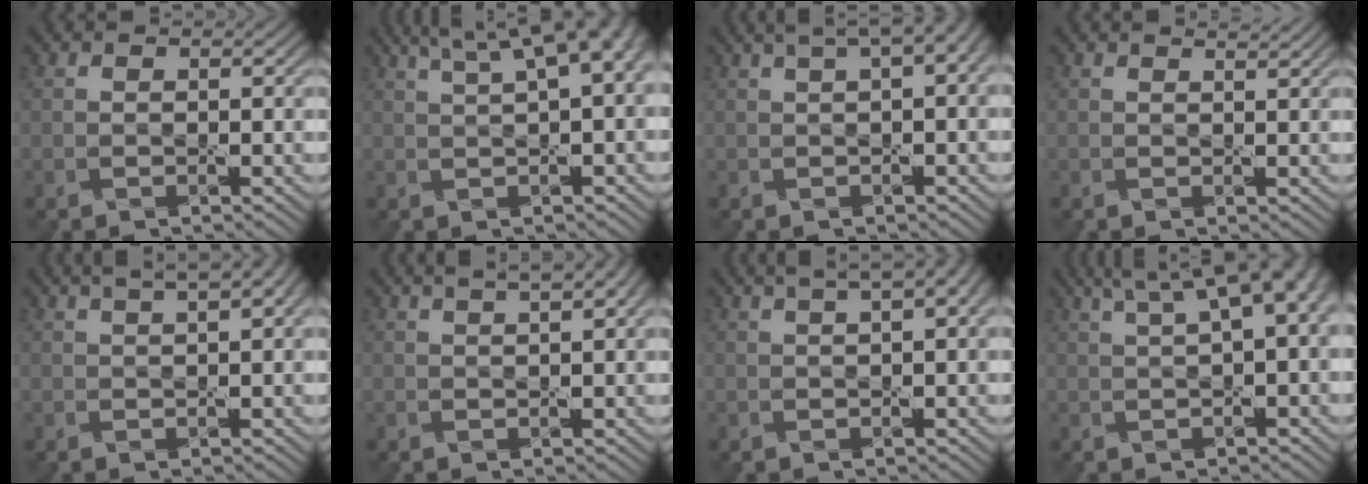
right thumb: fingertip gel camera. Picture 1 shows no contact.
{"total": 9.9, "force": [4.4, 2.9, 8.4], "torque": [-0.110, 0.036, 0.054]}
{"total": 7.6, "force": [3.2, 2.6, 6.4], "torque": [-0.079, 0.030, 0.034]}
{"total": 1.2, "force": [1.1, 0.0, 0.4], "torque": [-0.013, -0.005, 0.012]}
{"total": 7.5, "force": [3.5, 2.6, 6.1], "torque": [-0.068, 0.041, 0.032]}
{"total": 5.8, "force": [3.0, 1.8, 4.7], "torque": [-0.055, 0.034, 0.019]}
{"total": 8.9, "force": [4.0, 3.4, 7.2], "torque": [-0.080, 0.047, 0.038]}
{"total": 9.2, "force": [3.6, 2.9, 7.9], "torque": [-0.100, 0.033, 0.050]}